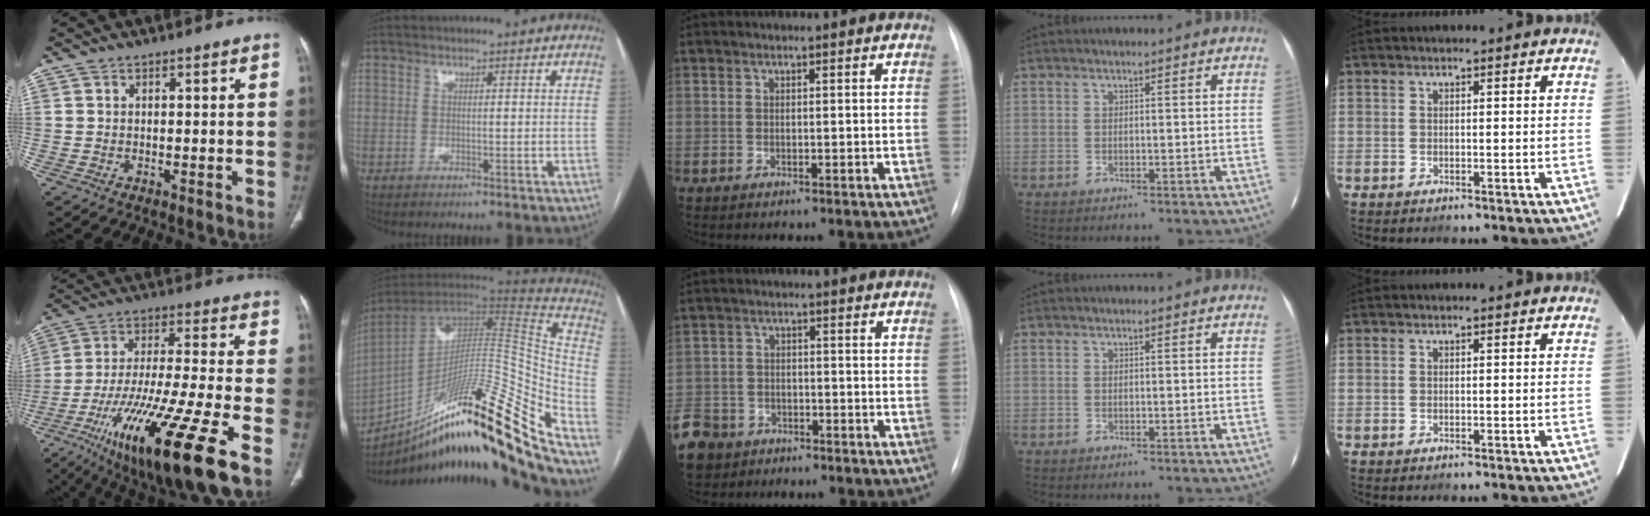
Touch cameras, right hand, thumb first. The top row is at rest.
{"thumb": {"total": 25.0, "force": [-11.8, 4.2, 21.6], "torque": [-0.411, 0.004, -0.201]}, "index": {"total": 35.8, "force": [-25.0, 1.8, 25.5], "torque": [-0.329, -0.029, -0.380]}, "middle": {"total": 12.8, "force": [-7.5, 9.6, 4.0], "torque": [-0.142, -0.005, -0.124]}}